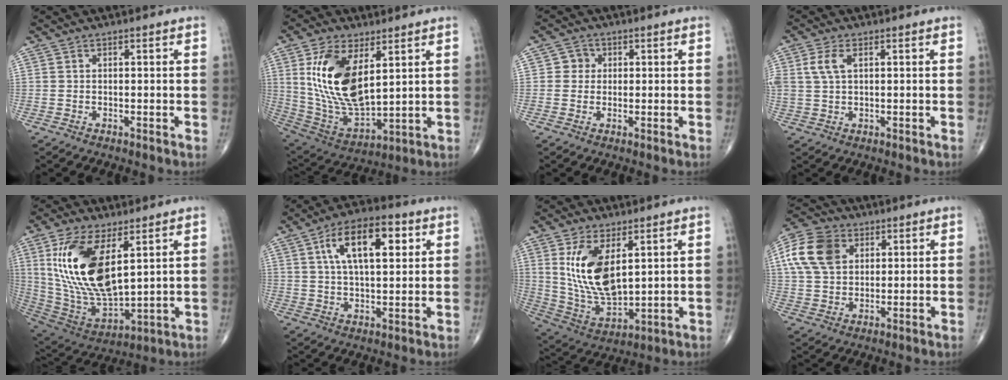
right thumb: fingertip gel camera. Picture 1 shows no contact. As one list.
[{"total": 17.8, "force": [5.4, 8.9, 14.5], "torque": [-0.266, -0.025, 0.118]}, {"total": 2.8, "force": [0.4, 2.7, 0.5], "torque": [0.013, 0.005, -0.001]}, {"total": 4.4, "force": [1.5, 2.4, 3.4], "torque": [-0.084, 0.006, 0.030]}, {"total": 20.3, "force": [6.4, 9.3, 16.9], "torque": [-0.325, -0.029, 0.134]}, {"total": 13.8, "force": [4.7, 6.2, 11.4], "torque": [-0.171, 0.000, 0.075]}, {"total": 14.4, "force": [4.3, 7.1, 11.8], "torque": [-0.213, -0.024, 0.102]}, {"total": 12.3, "force": [3.9, 9.0, 7.5], "torque": [-0.133, 0.004, 0.066]}]